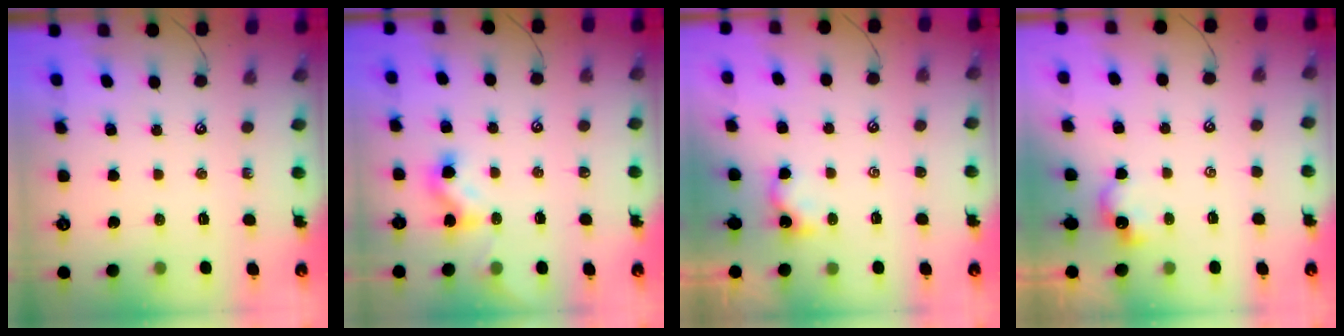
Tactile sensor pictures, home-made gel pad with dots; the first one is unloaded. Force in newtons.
{"total": 3.2, "press": 3.2, "slide": 0.4}
{"total": 0.0}
{"total": 2.8, "press": 2.8, "slide": 0.1}